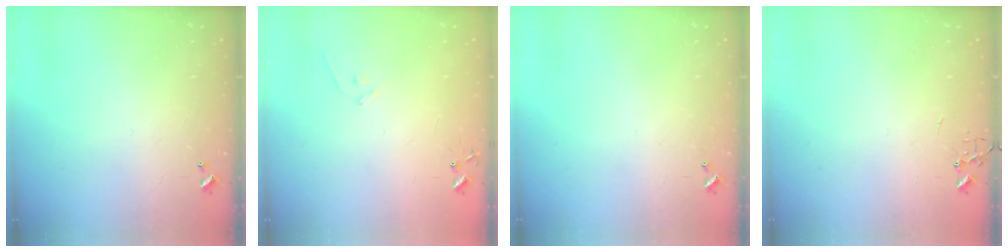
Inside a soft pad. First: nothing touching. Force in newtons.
{"total": 7.4, "press": 7.3, "slide": 0.6}
{"total": 0.0}
{"total": 0.0}